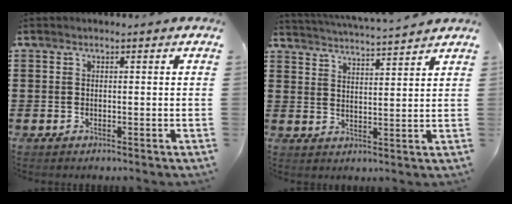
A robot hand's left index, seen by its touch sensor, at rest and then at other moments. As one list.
[{"total": 3.9, "force": [3.8, -0.5, 0.6], "torque": [-0.028, -0.028, 0.064]}]